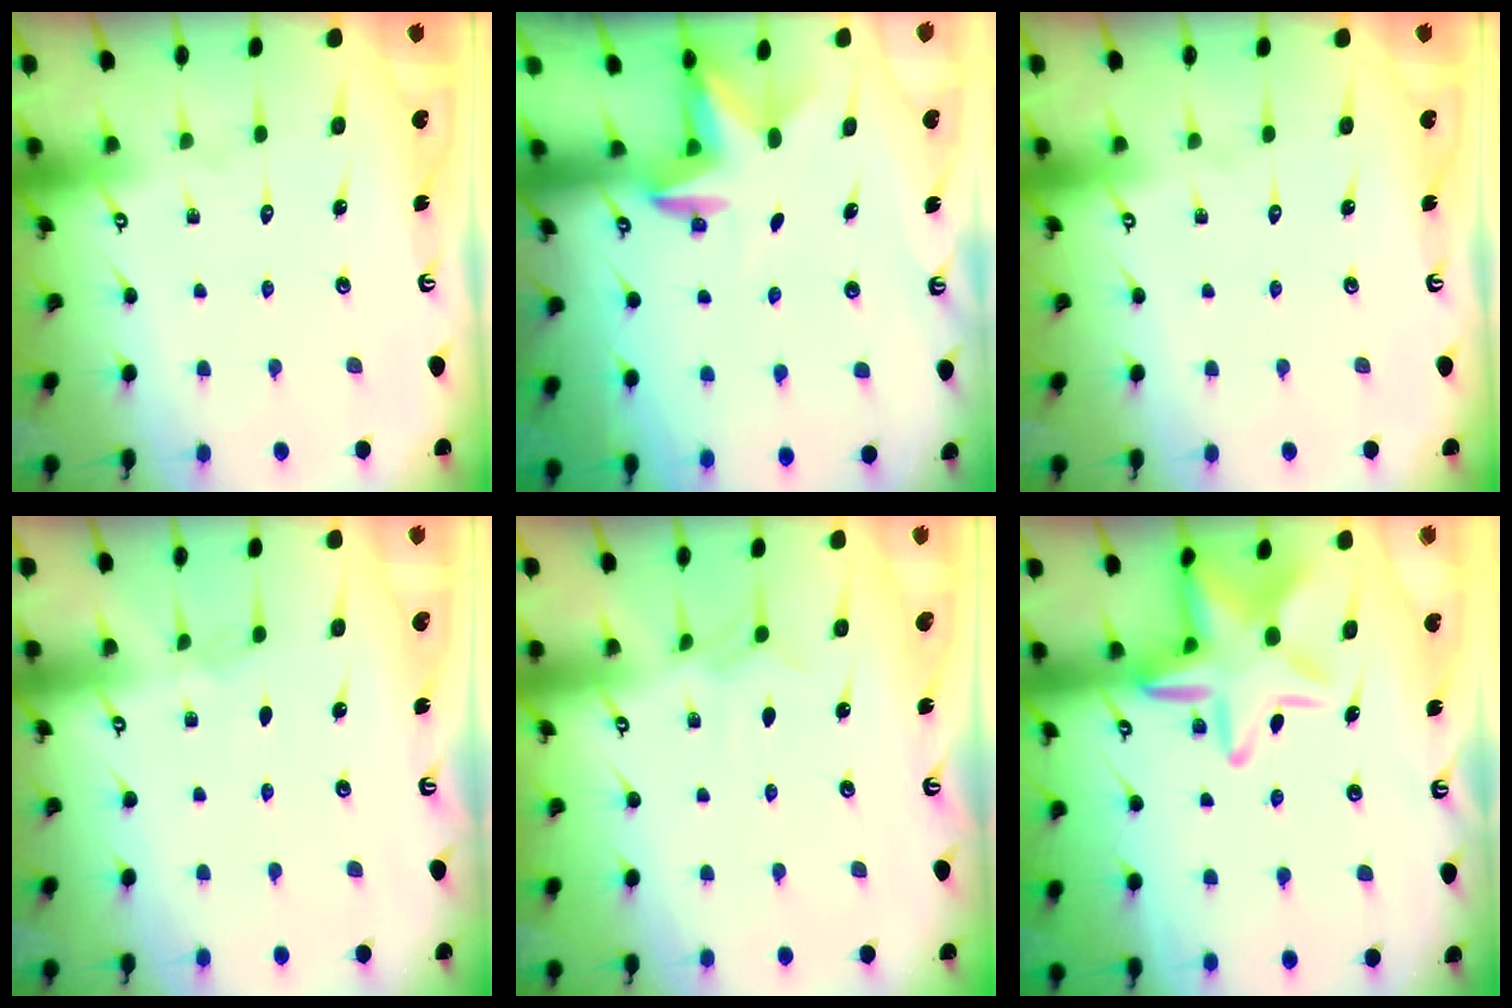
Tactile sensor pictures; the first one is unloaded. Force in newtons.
{"total": 2.8, "press": 2.8, "slide": 0.7}
{"total": 0.0}
{"total": 2.3, "press": 2.2, "slide": 0.5}
{"total": 3.8, "press": 3.7, "slide": 0.5}
{"total": 14.8, "press": 14.8, "slide": 1.1}